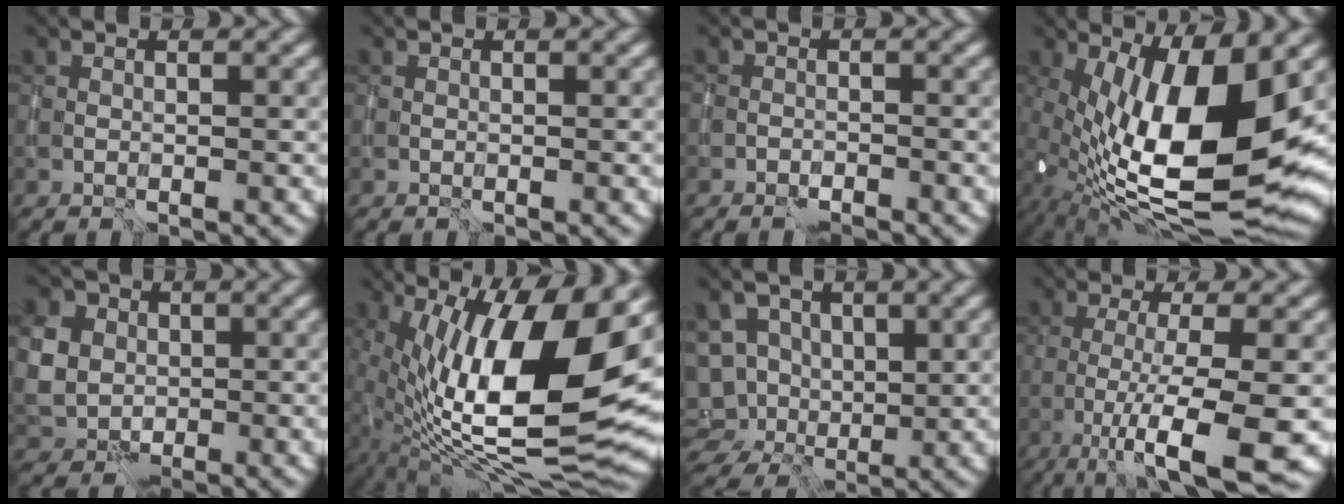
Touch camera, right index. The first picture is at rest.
{"total": 0.0}
{"total": 1.2, "force": [-1.1, 0.3, -0.2], "torque": [0.003, -0.001, -0.025]}
{"total": 15.3, "force": [0.5, 5.7, 14.2], "torque": [-0.242, -0.013, 0.017]}
{"total": 6.0, "force": [1.3, 5.3, 2.6], "torque": [-0.071, 0.018, 0.015]}
{"total": 16.7, "force": [2.0, 6.6, 15.2], "torque": [-0.266, 0.004, 0.034]}
{"total": 6.4, "force": [1.0, 5.4, 3.3], "torque": [-0.054, 0.012, 0.008]}
{"total": 9.1, "force": [-2.9, 1.8, 8.5], "torque": [-0.122, -0.007, -0.050]}